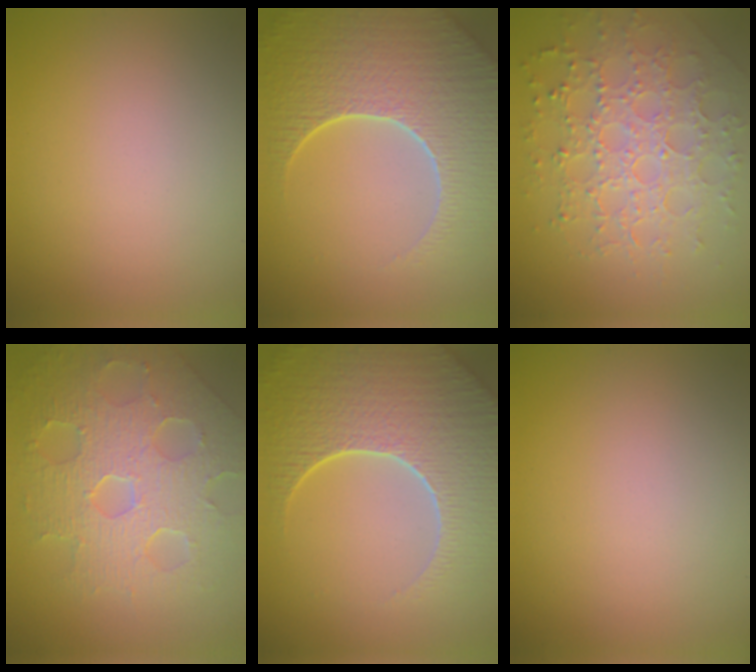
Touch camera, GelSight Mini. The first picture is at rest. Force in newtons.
{"total": 9.1, "press": 6.5, "slide": 6.3}
{"total": 7.2, "press": 5.2, "slide": 5.0}
{"total": 8.2, "press": 5.6, "slide": 6.0}
{"total": 9.3, "press": 6.7, "slide": 6.5}
{"total": 0.0}